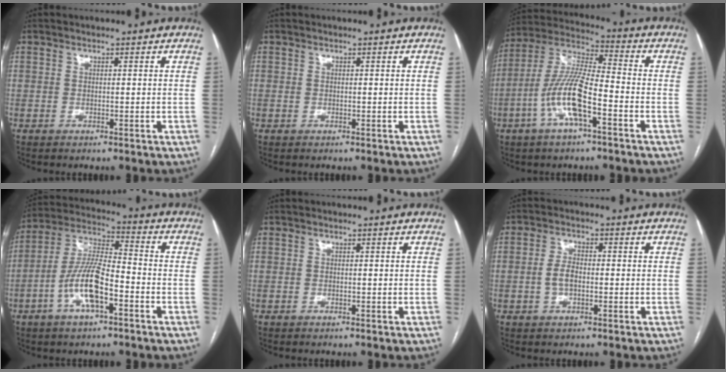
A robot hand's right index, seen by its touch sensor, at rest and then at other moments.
{"total": 0.0}
{"total": 12.0, "force": [-4.3, 2.3, 11.0], "torque": [-0.235, 0.009, -0.080]}
{"total": 11.0, "force": [-4.1, 2.9, 9.8], "torque": [-0.207, 0.011, -0.074]}
{"total": 0.0}
{"total": 3.2, "force": [-0.5, 1.6, 2.7], "torque": [-0.061, 0.007, -0.008]}